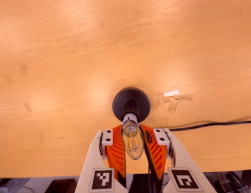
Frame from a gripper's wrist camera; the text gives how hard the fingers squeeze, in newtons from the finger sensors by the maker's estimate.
{"total": 18.0, "left": 16.9, "right": 19.1}